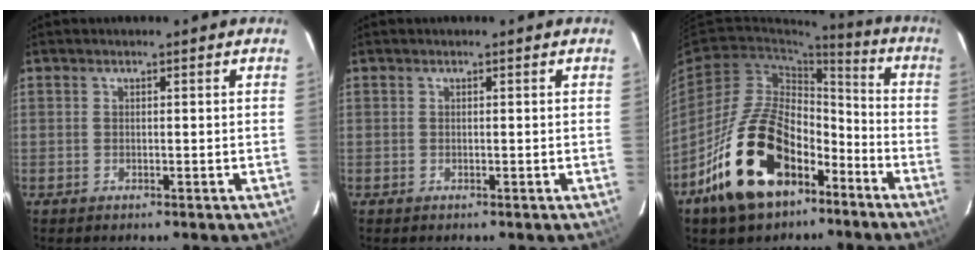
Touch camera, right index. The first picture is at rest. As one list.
[{"total": 0.0}, {"total": 21.0, "force": [-11.5, 11.9, 12.8], "torque": [-0.248, 0.017, -0.179]}]